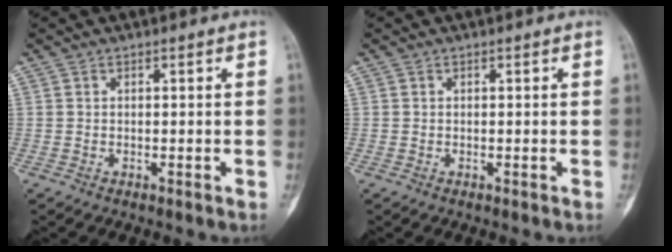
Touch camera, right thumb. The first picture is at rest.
{"total": 0.0}